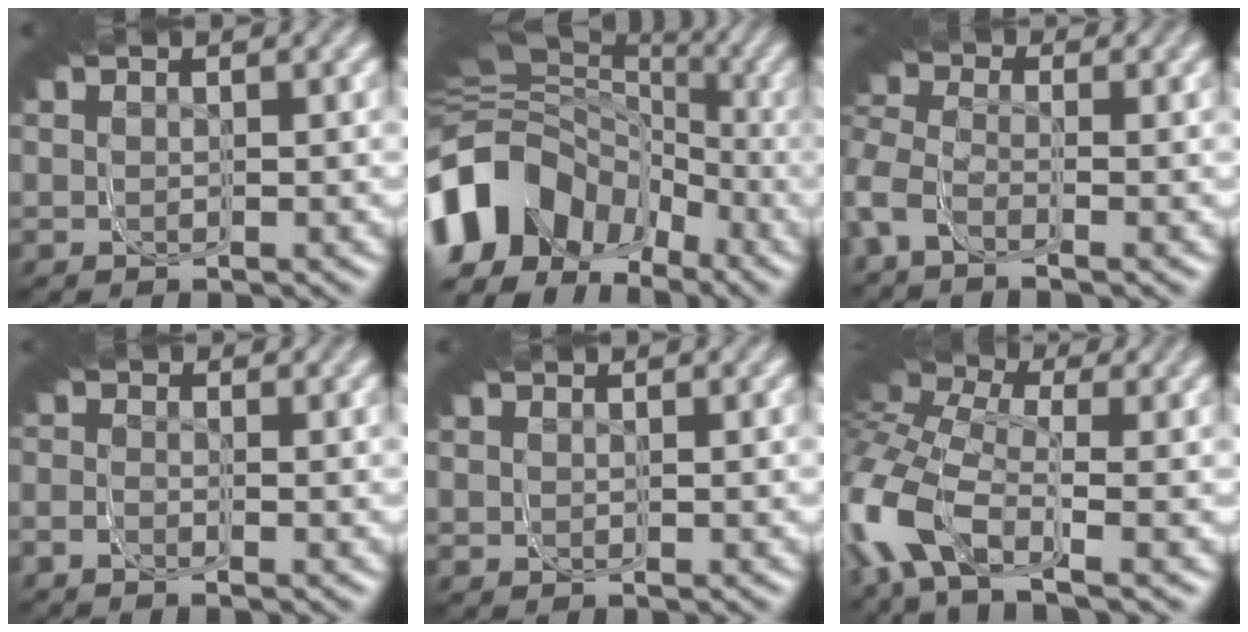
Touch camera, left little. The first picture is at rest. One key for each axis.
{"total": 14.5, "fx": -6.3, "fy": 9.0, "fz": 9.4, "tx": -0.121, "ty": -0.014, "tz": -0.102}
{"total": 3.7, "fx": -1.0, "fy": 2.4, "fz": 2.5, "tx": 0.004, "ty": 0.018, "tz": -0.033}
{"total": 1.2, "fx": -0.5, "fy": 0.6, "fz": 0.8, "tx": 0.020, "ty": 0.003, "tz": -0.012}
{"total": 0.0}
{"total": 5.3, "fx": -0.6, "fy": 3.0, "fz": 4.4, "tx": -0.032, "ty": 0.027, "tz": -0.035}